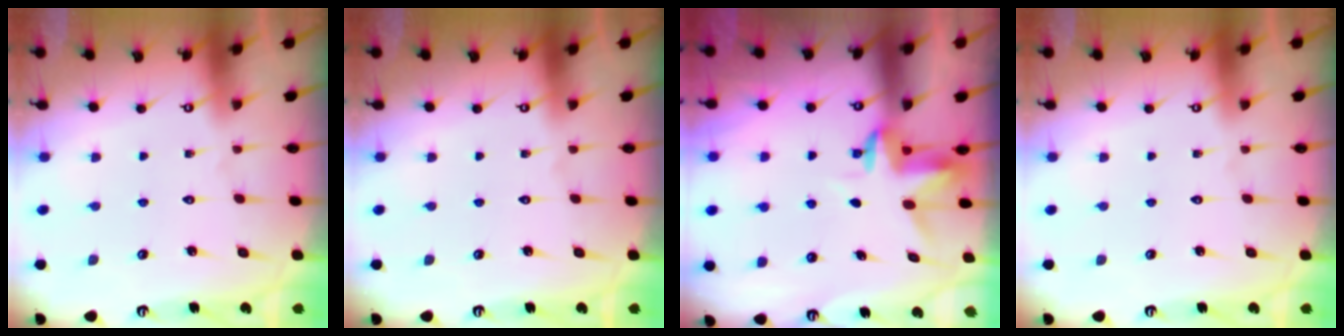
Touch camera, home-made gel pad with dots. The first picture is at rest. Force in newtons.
{"total": 0.0}
{"total": 3.5, "press": 3.5, "slide": 0.2}
{"total": 0.0}